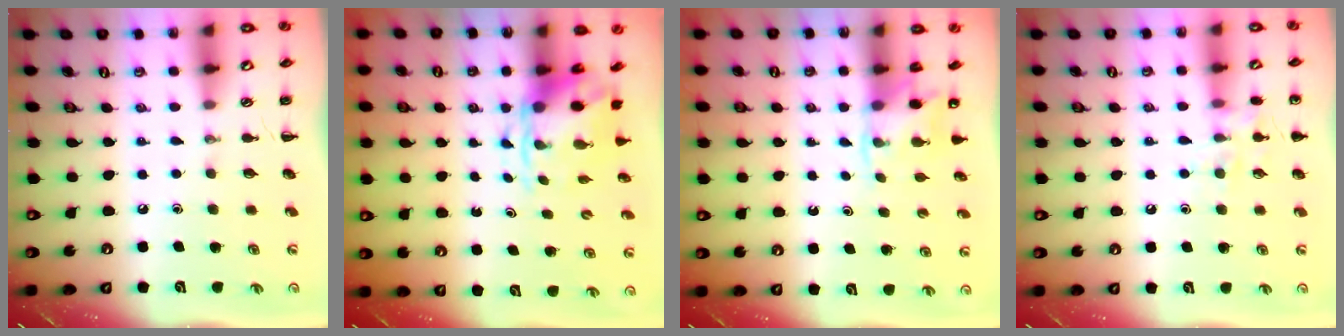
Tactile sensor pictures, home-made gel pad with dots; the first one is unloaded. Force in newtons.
{"total": 4.3, "press": 4.2, "slide": 0.9}
{"total": 3.6, "press": 3.4, "slide": 1.3}
{"total": 9.1, "press": 9.0, "slide": 1.5}